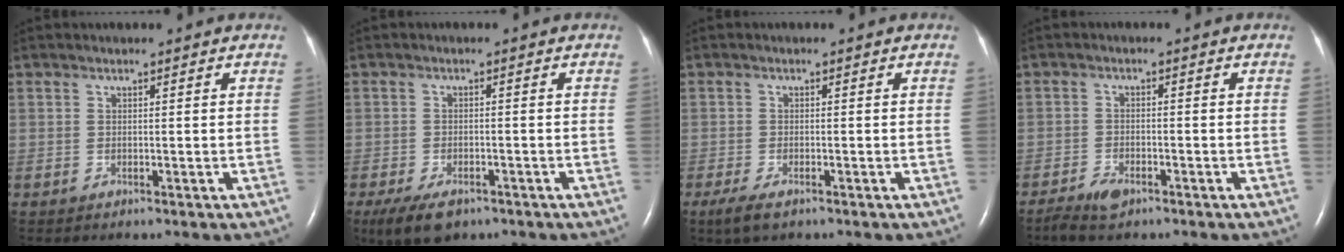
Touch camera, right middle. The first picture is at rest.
{"total": 5.8, "force": [-3.9, 2.7, 3.4], "torque": [-0.069, -0.009, -0.062]}
{"total": 3.1, "force": [-2.0, 1.0, 2.2], "torque": [-0.053, -0.008, -0.033]}
{"total": 3.1, "force": [-2.4, 1.0, 1.7], "torque": [-0.044, -0.004, -0.043]}